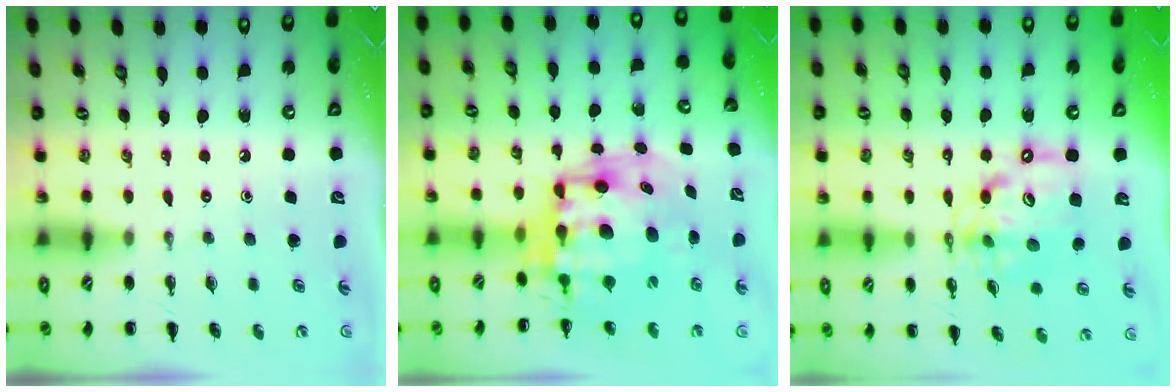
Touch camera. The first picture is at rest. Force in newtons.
{"total": 12.3, "press": 12.0, "slide": 2.9}
{"total": 12.8, "press": 12.3, "slide": 3.5}